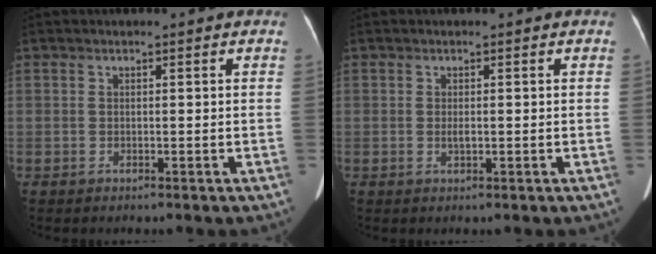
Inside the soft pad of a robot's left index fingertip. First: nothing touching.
{"total": 0.8, "force": [-0.1, 0.3, 0.8], "torque": [-0.017, -0.001, -0.001]}